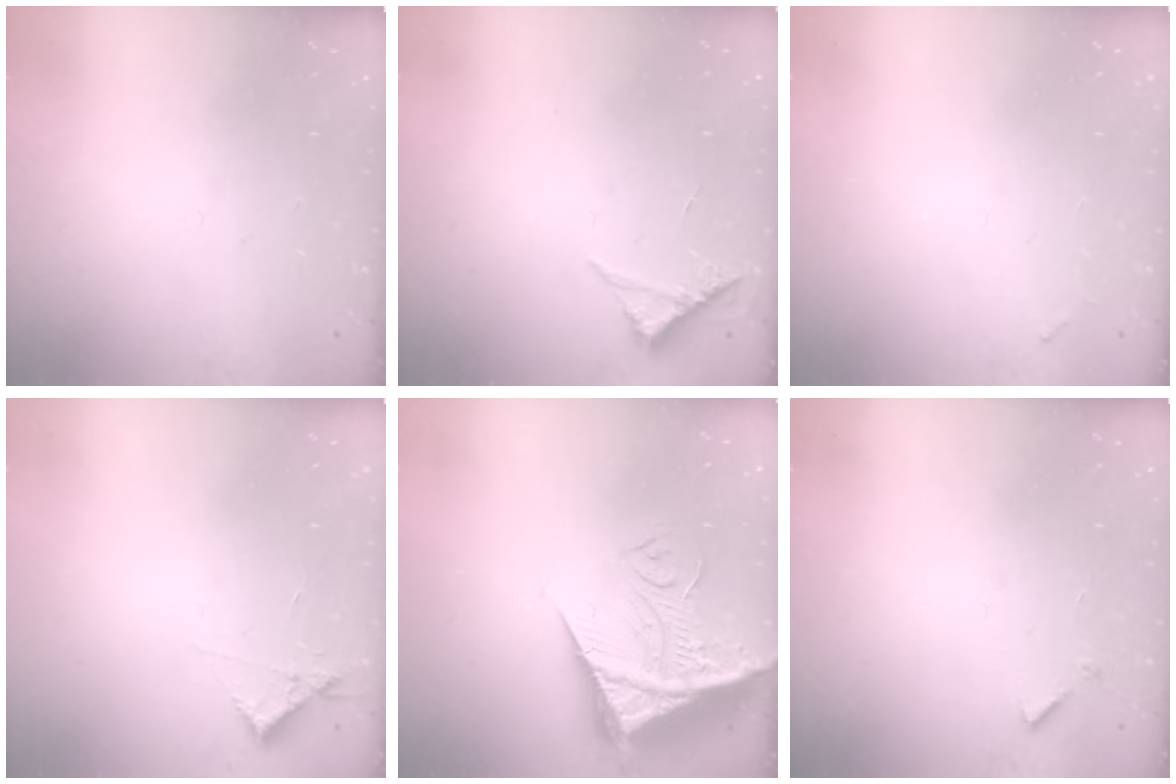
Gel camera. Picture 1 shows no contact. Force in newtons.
{"total": 4.6, "press": 4.6, "slide": 0.3}
{"total": 3.7, "press": 3.7, "slide": 0.2}
{"total": 3.9, "press": 3.9, "slide": 0.5}
{"total": 13.2, "press": 13.1, "slide": 1.2}
{"total": 5.0, "press": 4.9, "slide": 0.5}